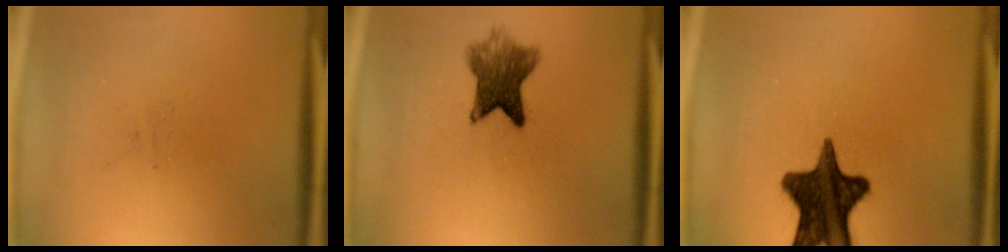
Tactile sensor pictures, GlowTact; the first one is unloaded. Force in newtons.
{"total": 6.9}
{"total": 15.1}